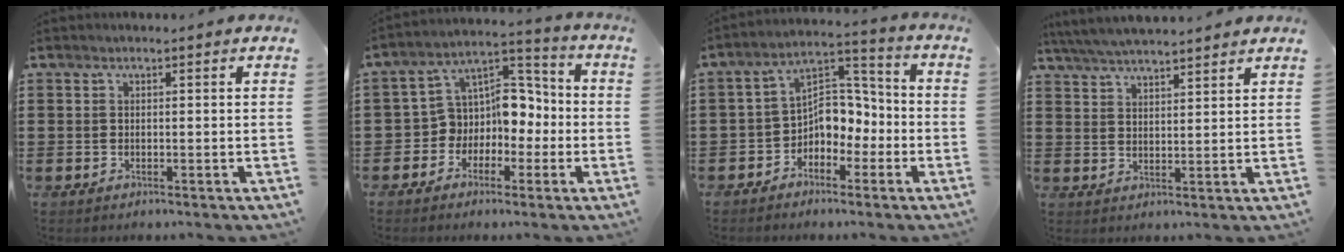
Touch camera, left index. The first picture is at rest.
{"total": 7.0, "force": [-1.3, 6.6, 1.8], "torque": [-0.066, -0.006, -0.029]}
{"total": 5.8, "force": [-2.1, 4.7, 2.6], "torque": [-0.059, 0.005, -0.046]}
{"total": 4.7, "force": [4.5, -0.1, 1.3], "torque": [-0.039, -0.016, 0.082]}